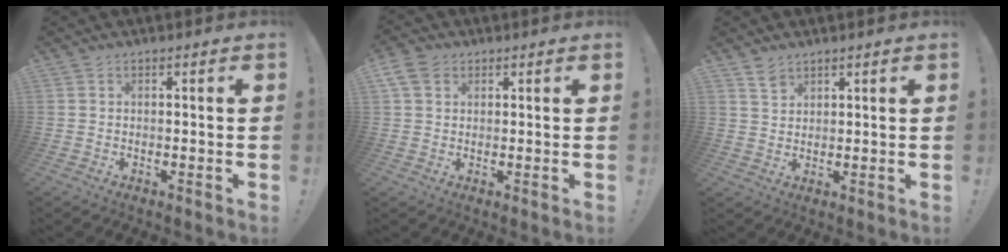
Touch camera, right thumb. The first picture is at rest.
{"total": 5.8, "force": [2.5, 4.3, 3.0], "torque": [-0.049, 0.001, 0.051]}
{"total": 3.7, "force": [2.8, 1.9, 1.4], "torque": [-0.014, -0.019, 0.052]}